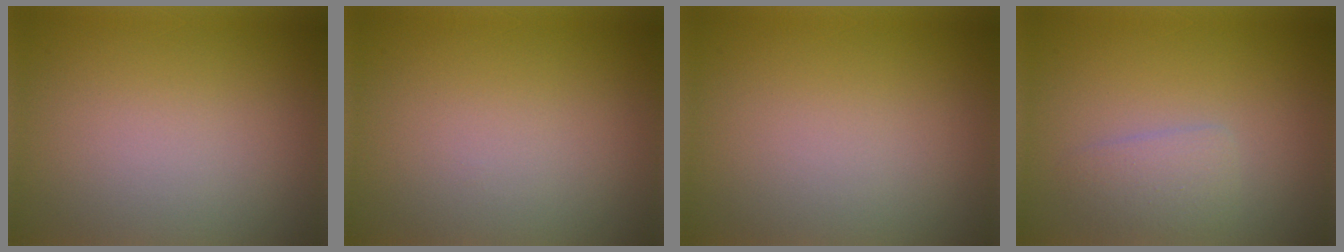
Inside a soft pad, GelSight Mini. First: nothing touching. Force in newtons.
{"total": 0.0}
{"total": 0.0}
{"total": 1.9, "press": 1.9, "slide": 0.0}